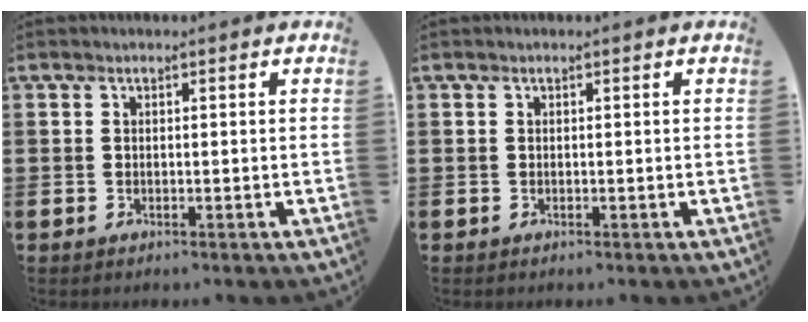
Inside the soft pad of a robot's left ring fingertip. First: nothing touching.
{"total": 0.0}